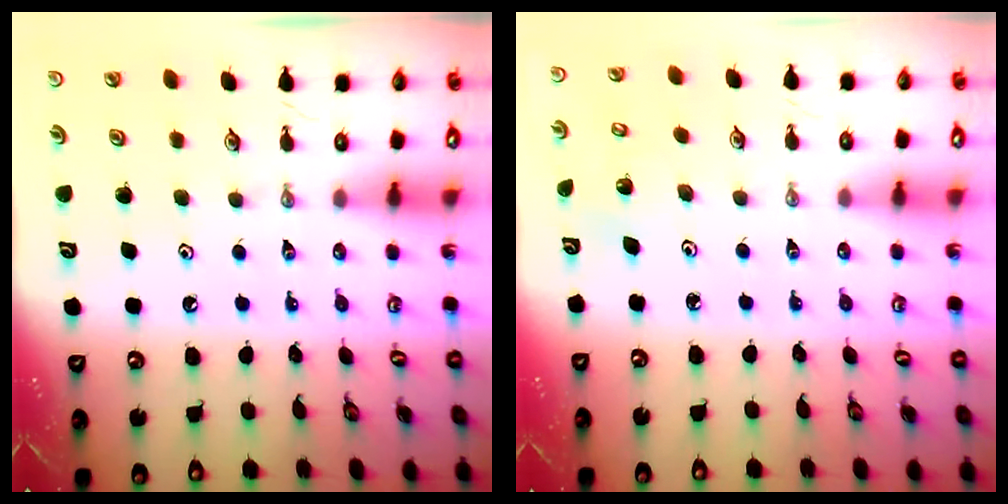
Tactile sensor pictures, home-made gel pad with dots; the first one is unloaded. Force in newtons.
{"total": 2.2, "press": 2.2, "slide": 0.2}